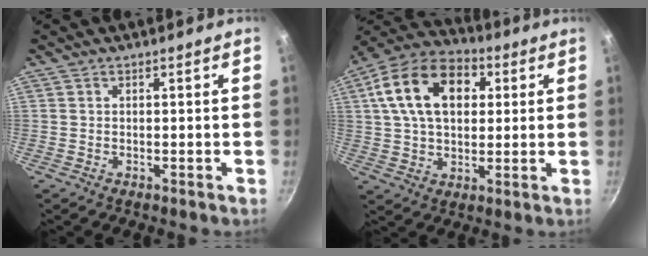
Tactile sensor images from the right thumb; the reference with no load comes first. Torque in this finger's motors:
{"motor_torque": [-0.38, 1.10, 1.33, -0.07, 0.45]}